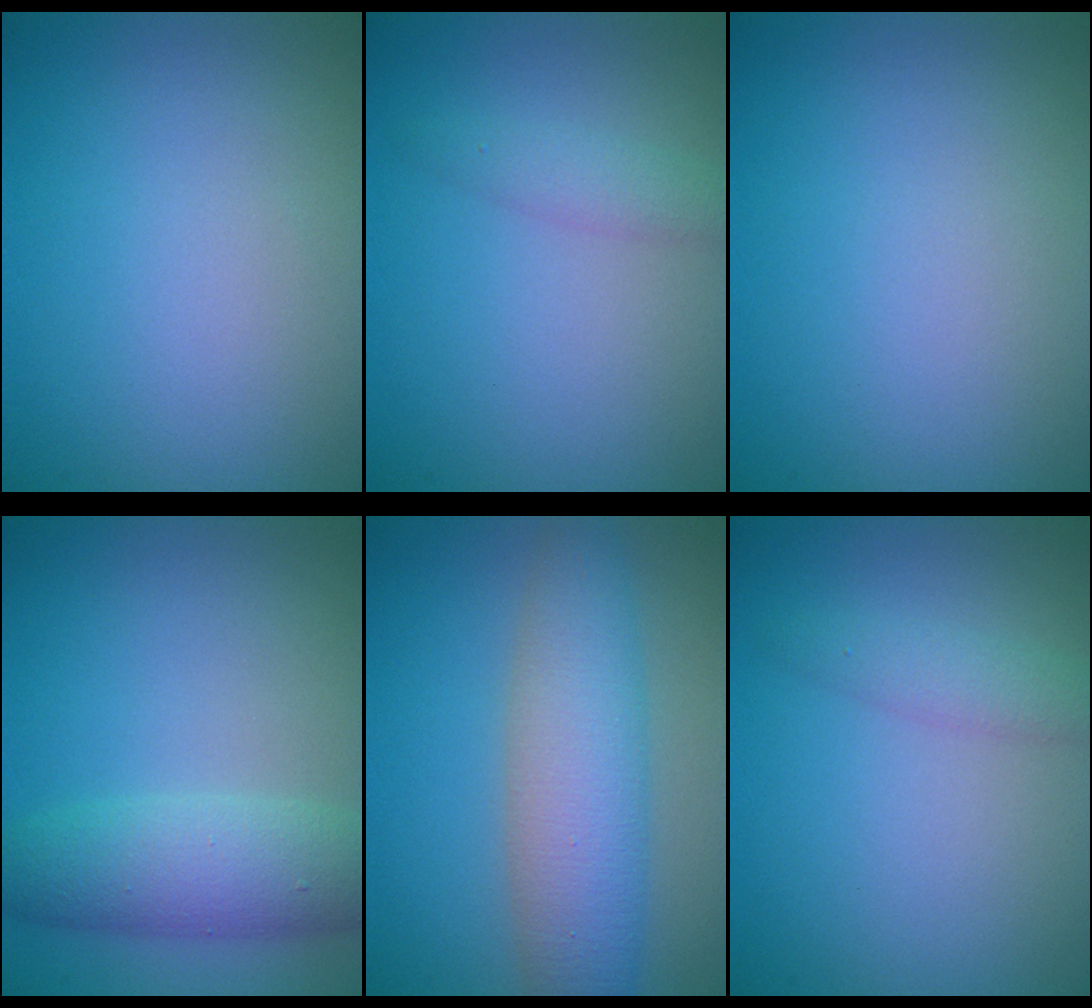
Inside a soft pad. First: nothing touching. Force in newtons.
{"total": 1.6, "press": 1.6, "slide": 0.1}
{"total": 0.0}
{"total": 5.0, "press": 5.0, "slide": 0.1}
{"total": 6.0, "press": 6.0, "slide": 0.4}
{"total": 1.7, "press": 1.7, "slide": 0.1}